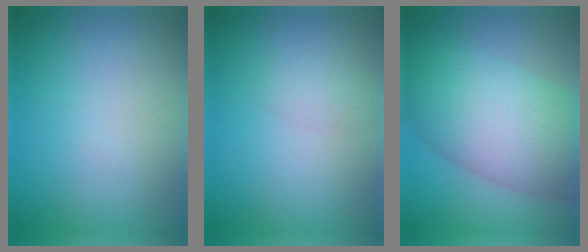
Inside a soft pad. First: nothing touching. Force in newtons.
{"total": 1.2, "press": 1.2, "slide": 0.1}
{"total": 9.6, "press": 9.6, "slide": 0.2}